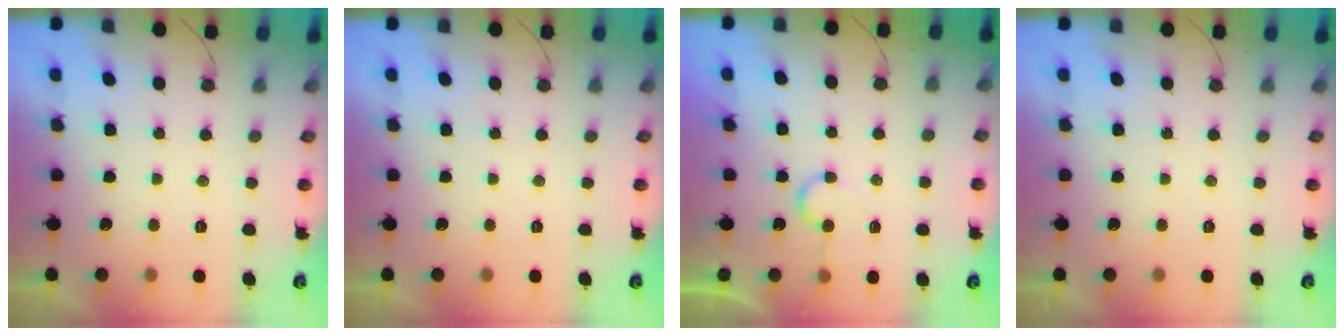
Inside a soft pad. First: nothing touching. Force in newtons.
{"total": 0.0}
{"total": 5.4, "press": 5.3, "slide": 0.6}
{"total": 0.0}